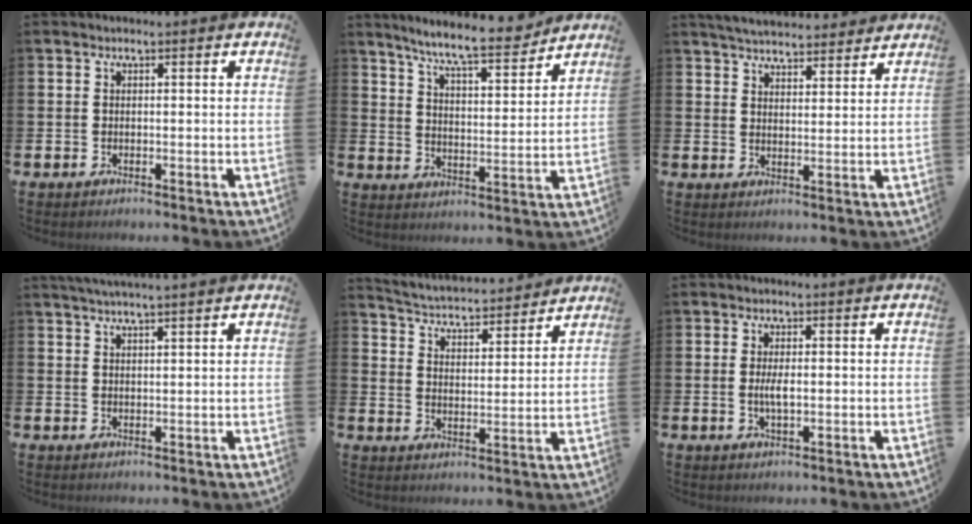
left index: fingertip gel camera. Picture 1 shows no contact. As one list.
[{"total": 8.6, "force": [7.9, 0.7, 3.3], "torque": [-0.085, -0.048, 0.136]}, {"total": 4.9, "force": [4.9, 0.8, 0.5], "torque": [-0.022, -0.028, 0.086]}, {"total": 2.8, "force": [2.7, -0.4, 0.8], "torque": [-0.023, -0.003, 0.051]}, {"total": 4.4, "force": [4.3, 0.7, 0.4], "torque": [-0.032, -0.041, 0.069]}, {"total": 2.4, "force": [0.0, 0.8, 2.3], "torque": [-0.041, 0.000, -0.003]}]